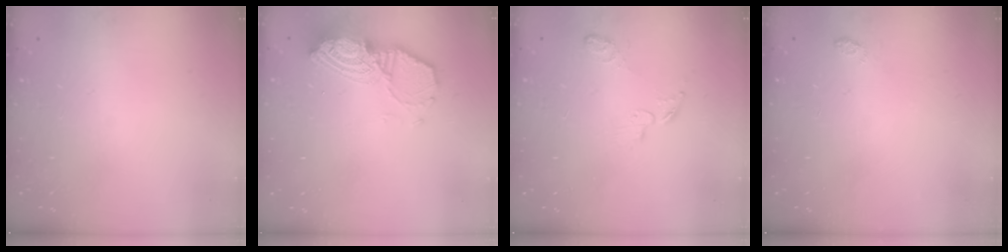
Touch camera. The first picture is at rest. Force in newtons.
{"total": 12.6, "press": 12.6, "slide": 1.1}
{"total": 5.2, "press": 5.2, "slide": 0.6}
{"total": 4.3, "press": 4.3, "slide": 0.5}